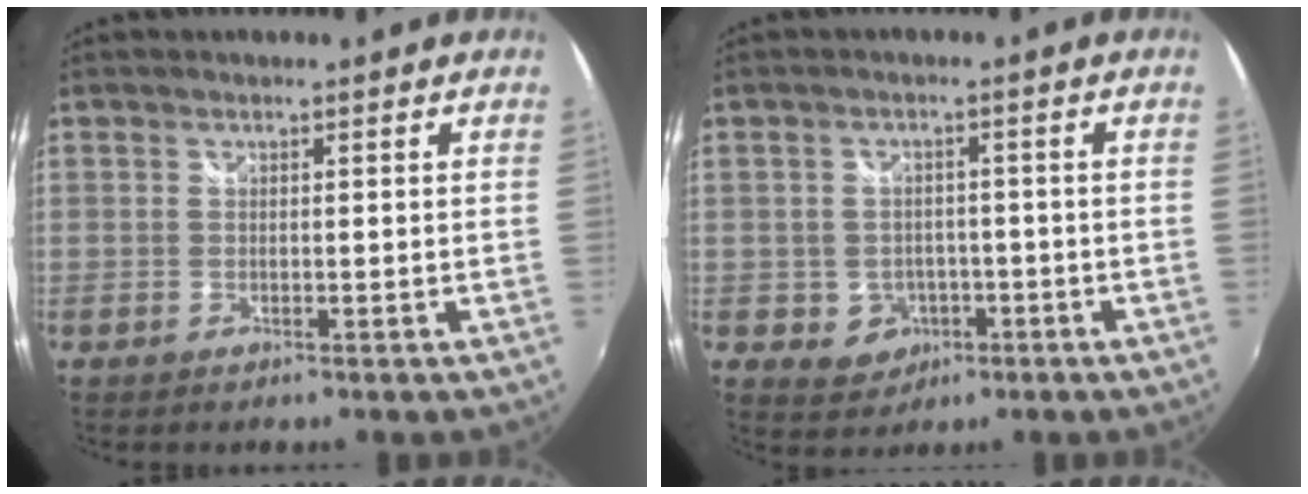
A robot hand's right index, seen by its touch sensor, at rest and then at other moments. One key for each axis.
{"total": 5.4, "fx": -1.8, "fy": 4.9, "fz": 1.4, "tx": -0.041, "ty": 0.010, "tz": -0.011}